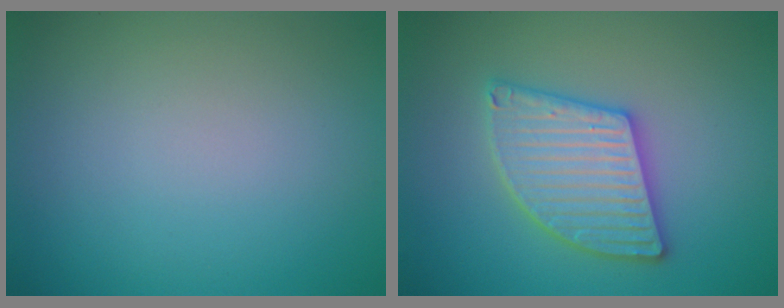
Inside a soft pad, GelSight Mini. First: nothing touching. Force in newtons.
{"total": 5.5, "press": 5.5, "slide": 0.7}